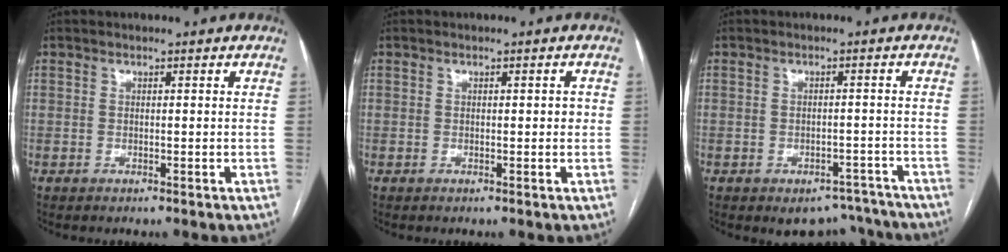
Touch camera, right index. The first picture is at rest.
{"total": 1.1, "force": [0.0, 0.5, 1.0], "torque": [-0.011, 0.004, 0.001]}
{"total": 6.5, "force": [-5.6, 3.3, 0.9], "torque": [0.017, 0.024, -0.066]}